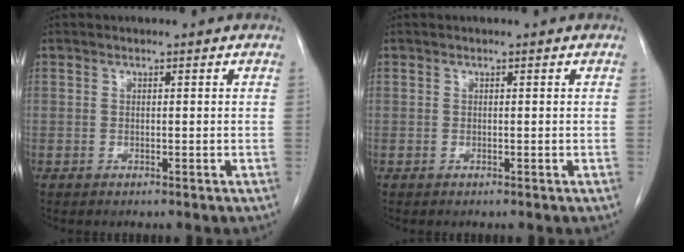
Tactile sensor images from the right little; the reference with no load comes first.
{"total": 0.0}